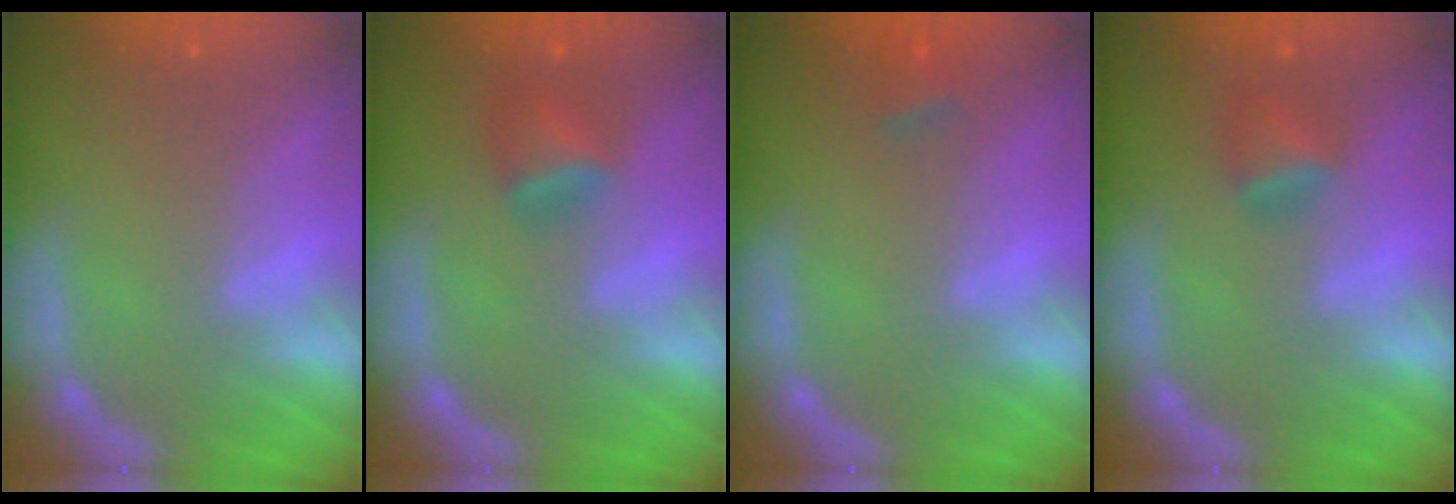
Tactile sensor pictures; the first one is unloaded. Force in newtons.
{"total": 2.9}
{"total": 1.4}
{"total": 2.4}